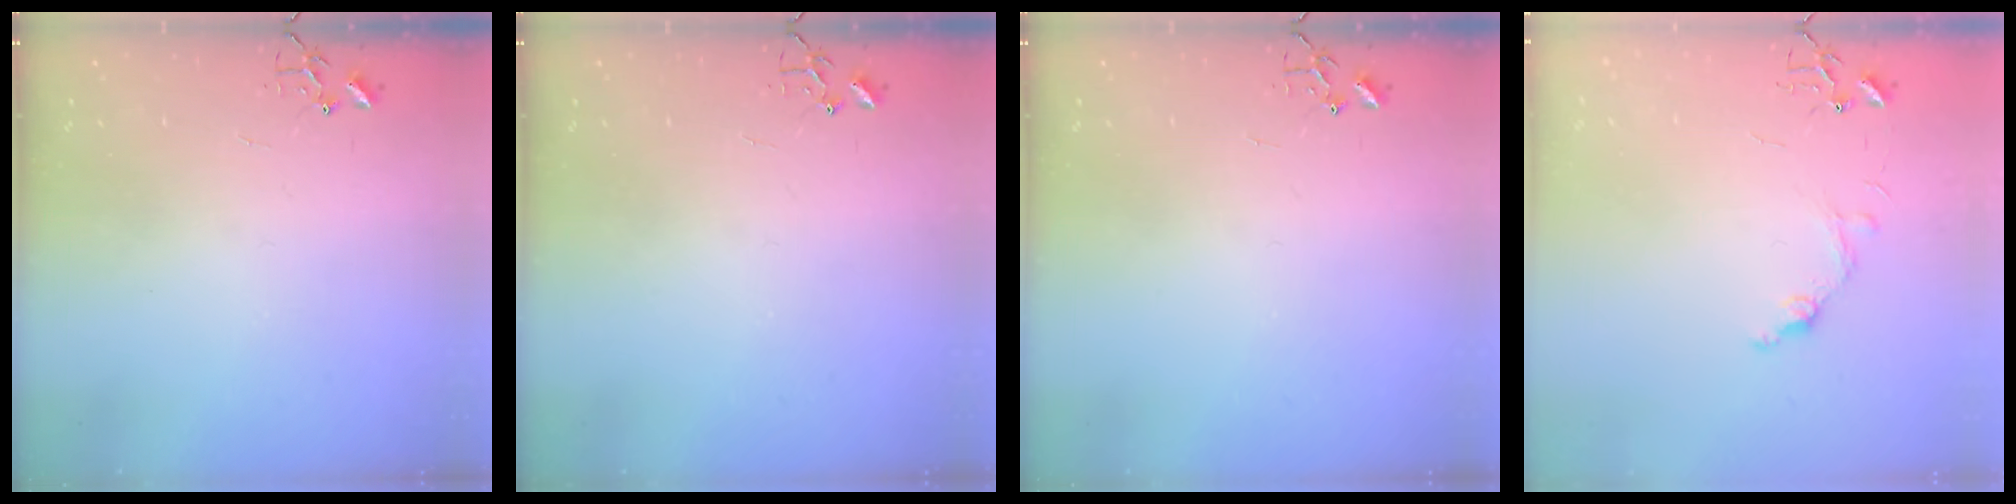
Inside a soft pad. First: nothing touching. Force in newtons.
{"total": 0.0}
{"total": 0.0}
{"total": 7.9, "press": 7.9, "slide": 0.7}